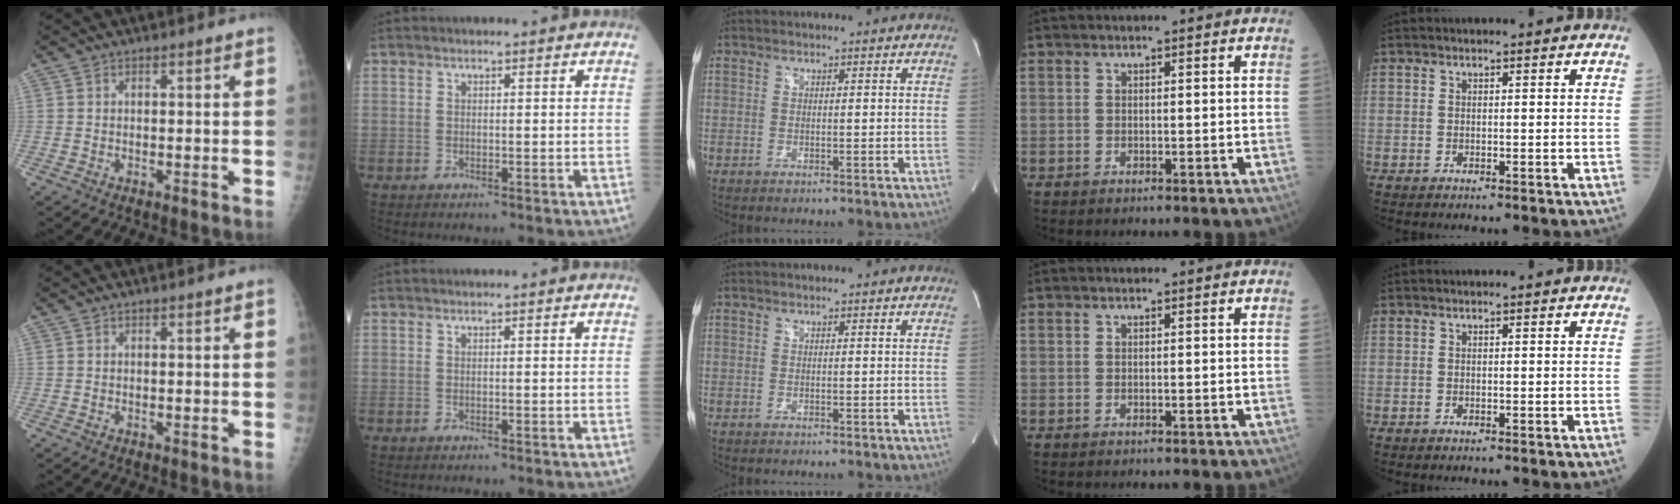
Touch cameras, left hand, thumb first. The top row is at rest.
{}